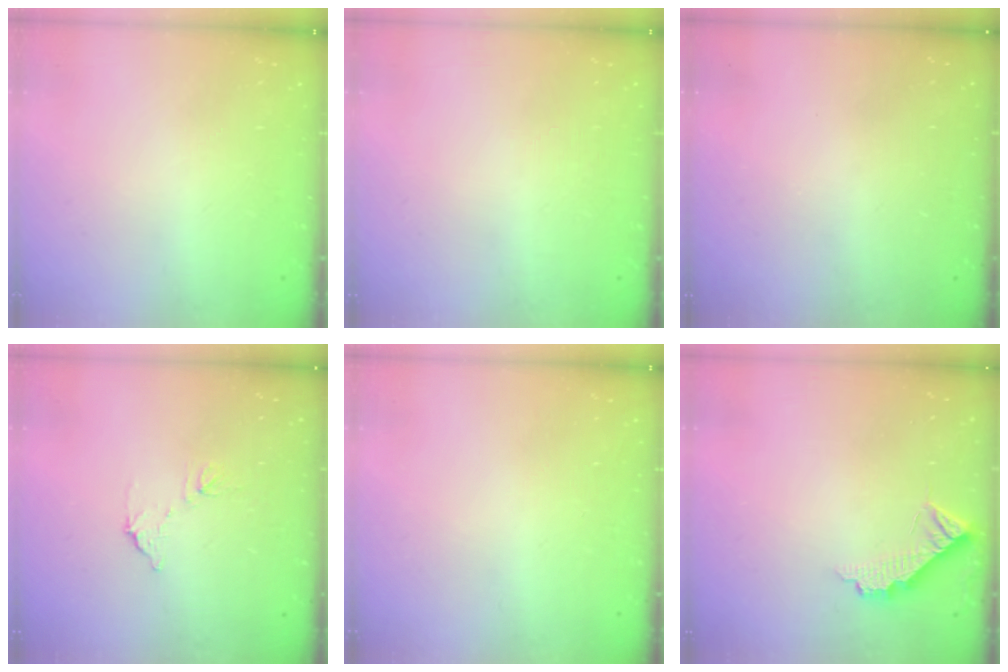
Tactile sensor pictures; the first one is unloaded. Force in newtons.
{"total": 0.0}
{"total": 3.1, "press": 2.9, "slide": 1.0}
{"total": 6.4, "press": 6.4, "slide": 0.3}
{"total": 0.0}
{"total": 7.4, "press": 7.4, "slide": 0.7}